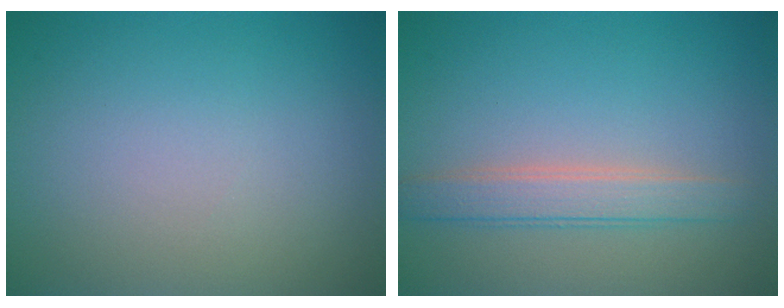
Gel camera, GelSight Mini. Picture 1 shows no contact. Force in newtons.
{"total": 2.8, "press": 2.8, "slide": 0.3}